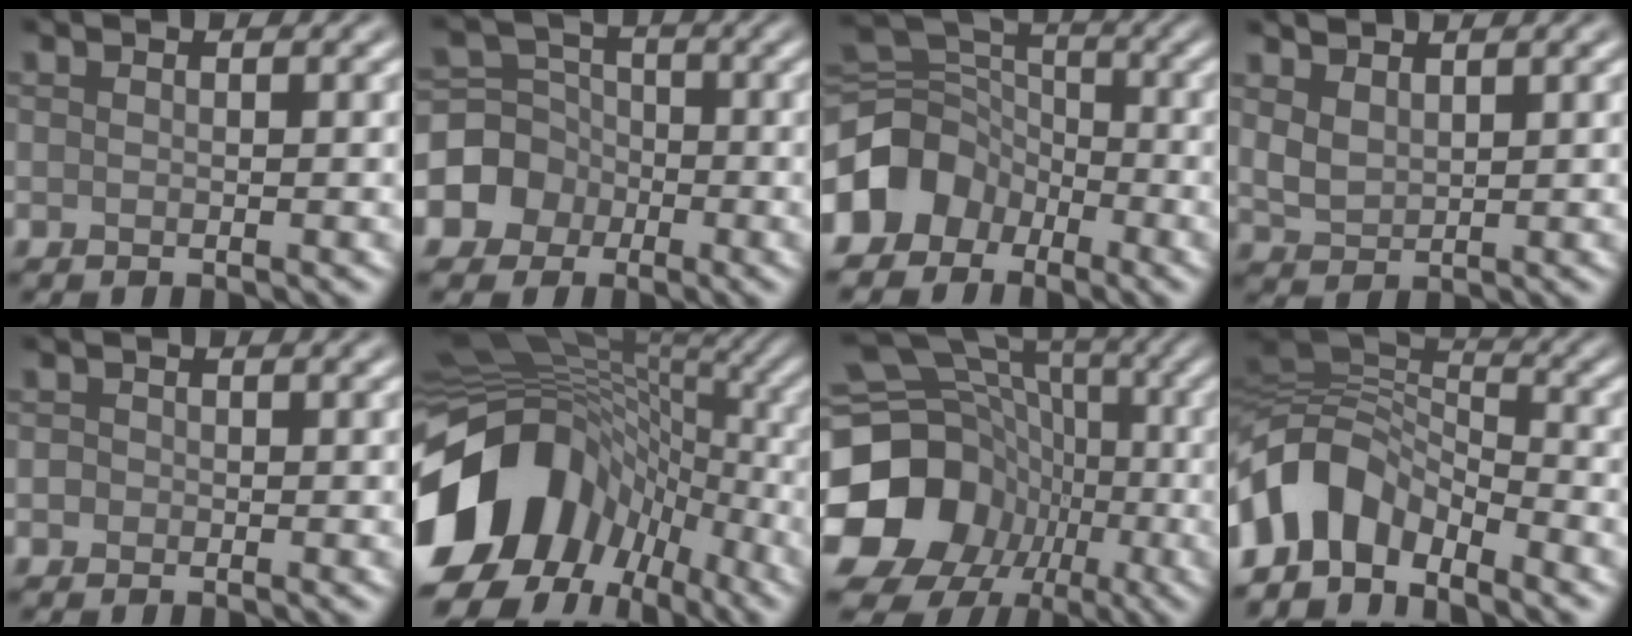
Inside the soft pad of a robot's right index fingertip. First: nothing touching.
{"total": 5.2, "force": [-1.8, 4.7, 1.1], "torque": [-0.006, 0.013, -0.061]}
{"total": 6.7, "force": [-3.5, 5.1, 2.6], "torque": [-0.042, 0.006, -0.083]}
{"total": 2.3, "force": [1.7, 1.1, 1.2], "torque": [-0.029, 0.000, 0.038]}
{"total": 0.8, "force": [-0.2, 0.8, 0.1], "torque": [0.002, -0.004, -0.007]}
{"total": 15.2, "force": [-5.4, 11.0, 8.9], "torque": [-0.170, -0.003, -0.101]}
{"total": 21.5, "force": [-5.2, 19.0, 8.5], "torque": [-0.166, -0.020, -0.123]}
{"total": 7.8, "force": [-4.5, 4.4, 4.5], "torque": [-0.082, 0.006, -0.097]}